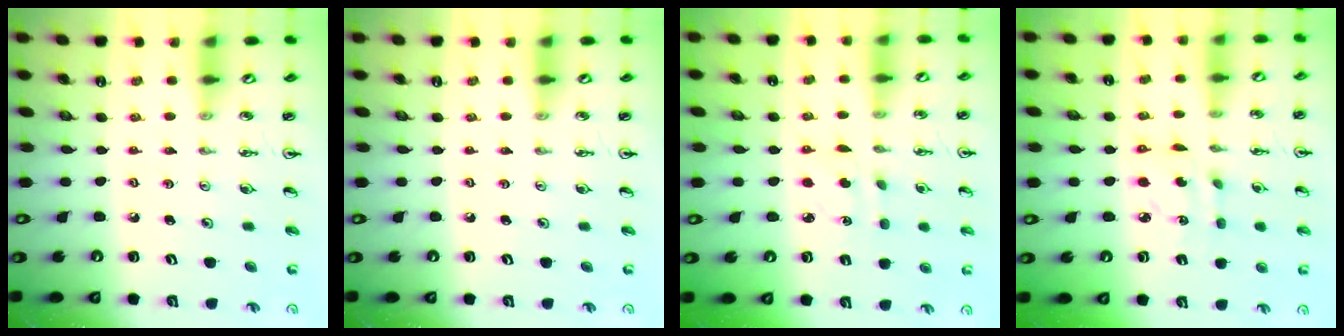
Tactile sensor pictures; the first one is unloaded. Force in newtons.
{"total": 0.0}
{"total": 3.8, "press": 3.8, "slide": 0.7}
{"total": 6.1, "press": 6.1, "slide": 0.2}